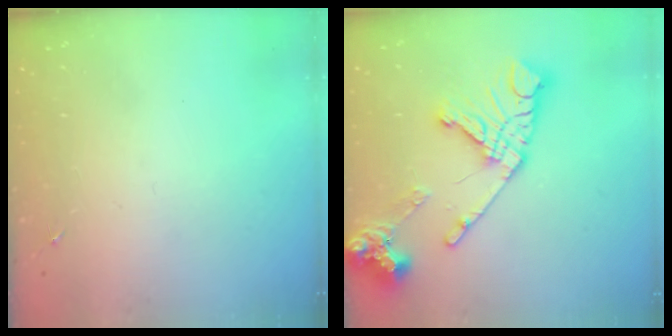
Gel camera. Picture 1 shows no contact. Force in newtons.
{"total": 20.4, "press": 20.3, "slide": 2.5}